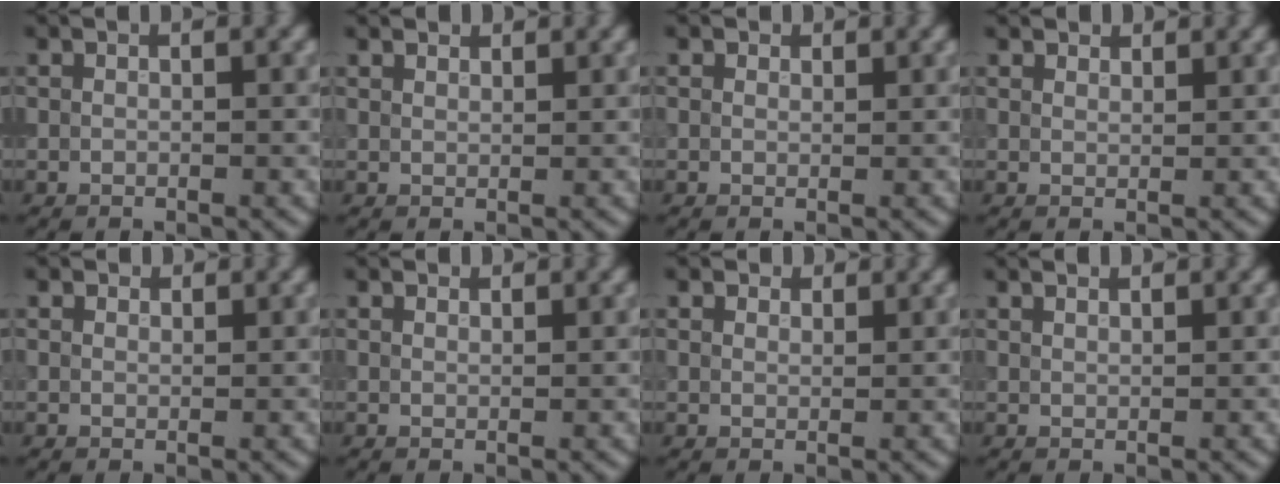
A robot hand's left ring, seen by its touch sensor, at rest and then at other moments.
{"total": 2.8, "force": [2.4, 1.1, 0.8], "torque": [-0.024, -0.002, 0.044]}
{"total": 0.8, "force": [0.6, 0.5, 0.1], "torque": [-0.001, -0.004, 0.004]}
{"total": 2.8, "force": [2.5, 1.0, 0.7], "torque": [-0.017, -0.006, 0.045]}
{"total": 0.9, "force": [0.8, 0.4, 0.1], "torque": [-0.003, -0.003, 0.007]}
{"total": 1.5, "force": [1.4, 0.5, 0.4], "torque": [-0.009, -0.003, 0.018]}
{"total": 1.8, "force": [1.5, 0.9, 0.4], "torque": [-0.012, -0.009, 0.027]}
{"total": 2.2, "force": [1.8, 0.7, 0.9], "torque": [-0.010, 0.013, 0.002]}